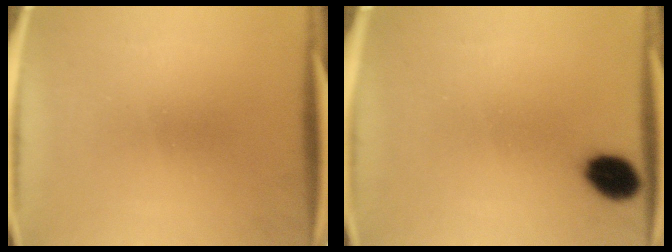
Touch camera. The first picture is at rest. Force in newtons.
{"total": 7.0}